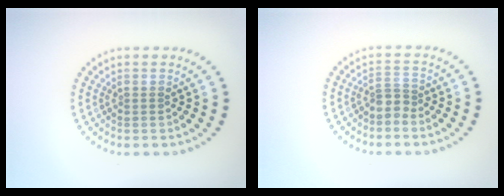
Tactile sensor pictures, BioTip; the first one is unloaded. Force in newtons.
{"total": 1.6, "press": 1.1, "slide": 1.2}